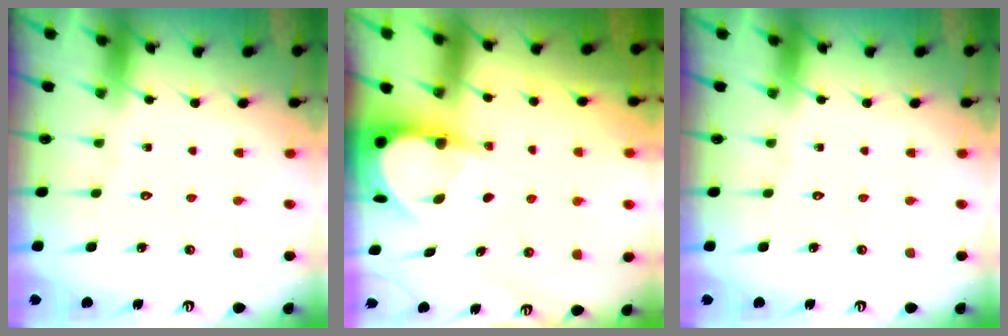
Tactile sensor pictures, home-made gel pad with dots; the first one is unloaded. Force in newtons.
{"total": 6.0, "press": 6.0, "slide": 0.3}
{"total": 0.0}